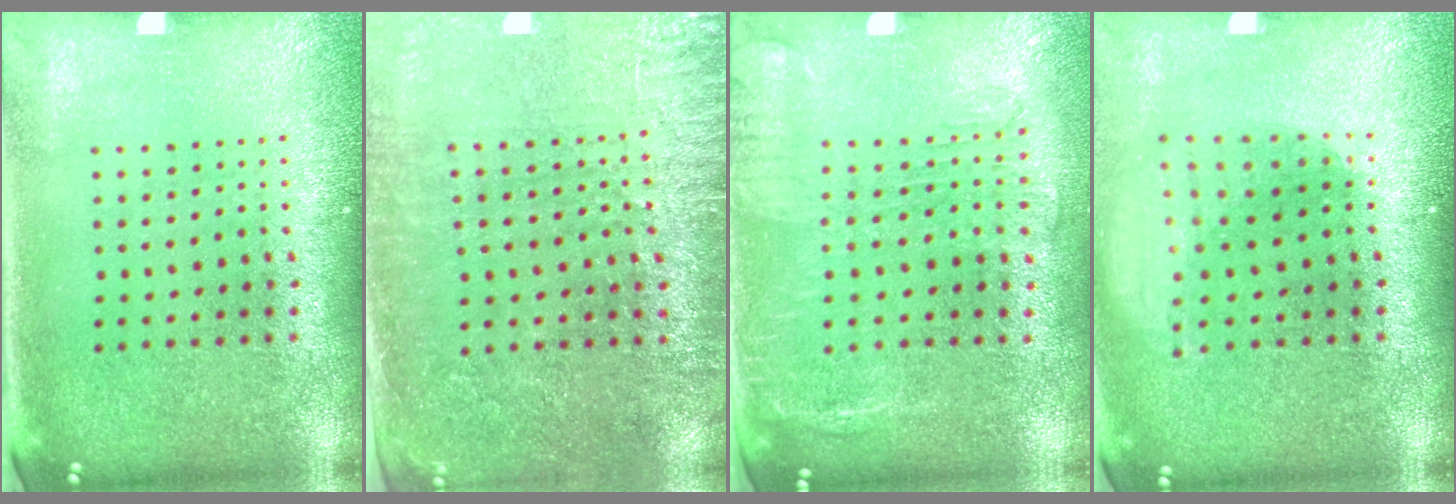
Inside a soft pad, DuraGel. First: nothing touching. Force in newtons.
{"total": 3.0, "press": 2.8, "slide": 1.1}
{"total": 1.9, "press": 1.5, "slide": 1.2}
{"total": 1.9, "press": 1.4, "slide": 1.2}